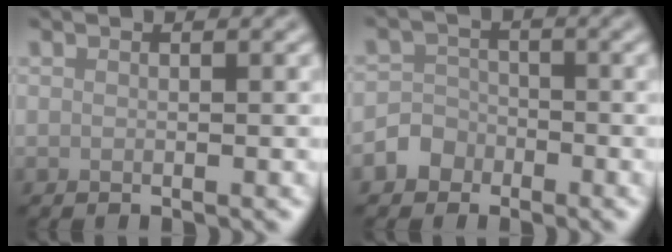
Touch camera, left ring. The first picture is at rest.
{"total": 2.7, "force": [-1.5, 2.2, 0.3], "torque": [0.017, 0.010, -0.041]}